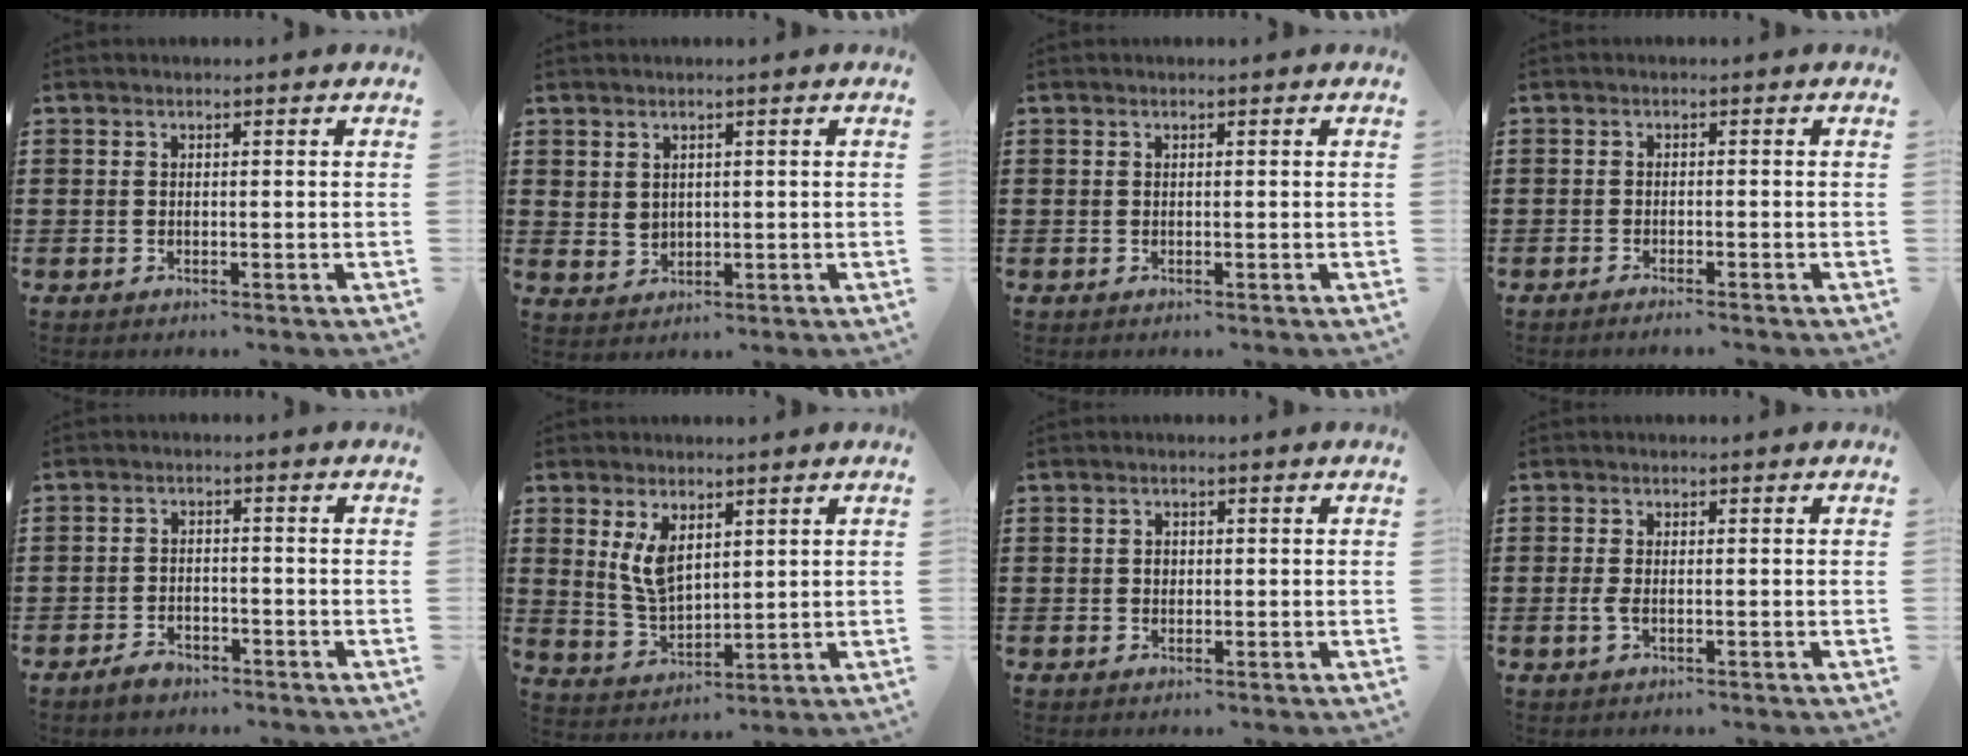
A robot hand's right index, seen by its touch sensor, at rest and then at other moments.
{"total": 2.2, "force": [1.3, 1.7, 0.6], "torque": [-0.020, 0.005, 0.026]}
{"total": 0.0}
{"total": 1.2, "force": [-1.1, -0.1, 0.3], "torque": [-0.007, 0.000, -0.022]}
{"total": 2.3, "force": [-2.0, 0.9, 0.6], "torque": [-0.017, 0.002, -0.040]}
{"total": 6.4, "force": [2.8, 3.4, 4.7], "torque": [-0.109, 0.004, 0.049]}
{"total": 0.8, "force": [0.1, 0.6, 0.4], "torque": [-0.010, 0.003, 0.002]}
{"total": 1.6, "force": [-0.4, 0.4, 1.5], "torque": [-0.036, -0.006, -0.009]}